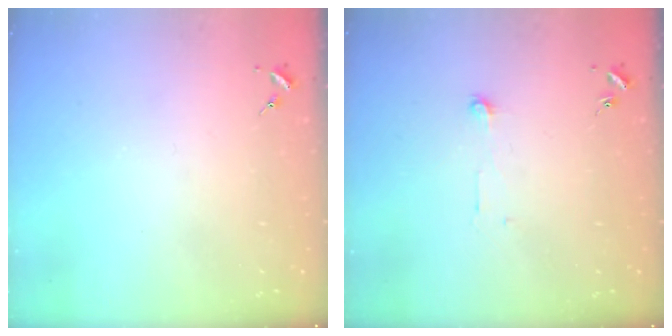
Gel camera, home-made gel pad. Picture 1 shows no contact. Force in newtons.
{"total": 3.9, "press": 3.9, "slide": 0.3}